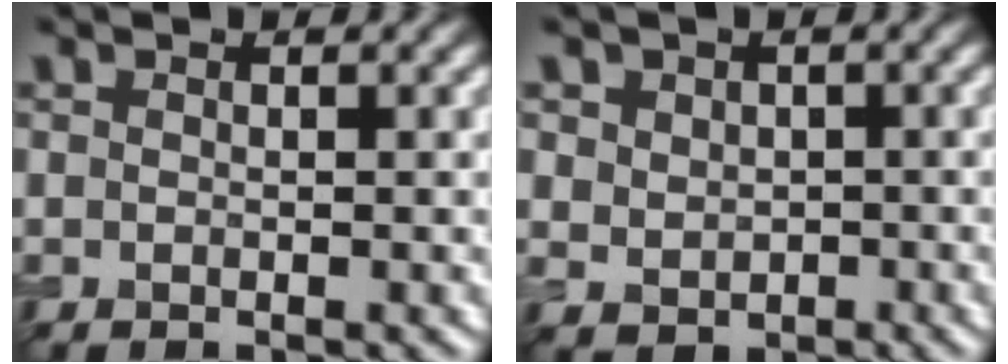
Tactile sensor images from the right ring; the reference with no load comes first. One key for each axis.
{"total": 3.4, "fx": 0.8, "fy": 3.1, "fz": 1.3, "tx": -0.029, "ty": 0.003, "tz": 0.013}